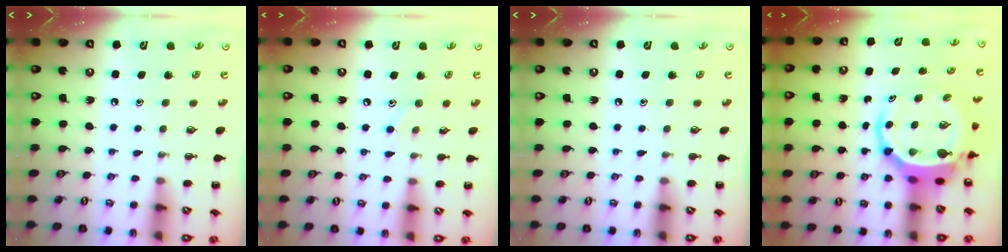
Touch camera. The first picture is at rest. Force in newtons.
{"total": 6.1, "press": 5.8, "slide": 1.8}
{"total": 0.0}
{"total": 7.2, "press": 6.9, "slide": 2.2}